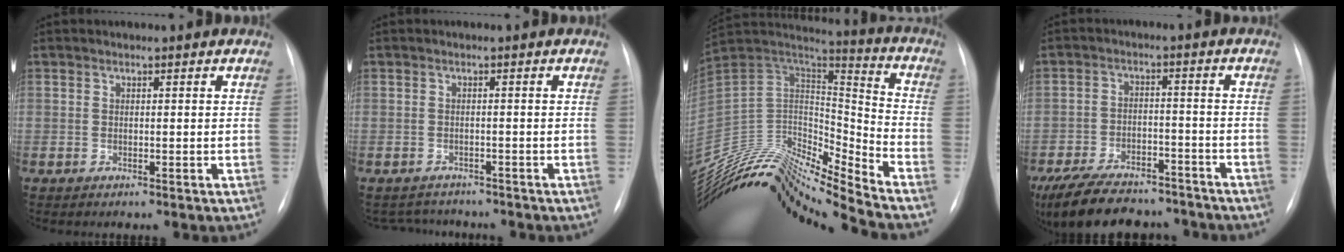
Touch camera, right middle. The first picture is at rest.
{"total": 3.9, "force": [-3.7, 1.2, -0.2], "torque": [0.003, 0.000, -0.052]}
{"total": 23.0, "force": [-21.4, 1.2, 8.4], "torque": [-0.160, 0.035, -0.370]}
{"total": 16.6, "force": [-13.8, 6.4, 6.6], "torque": [-0.143, -0.002, -0.206]}